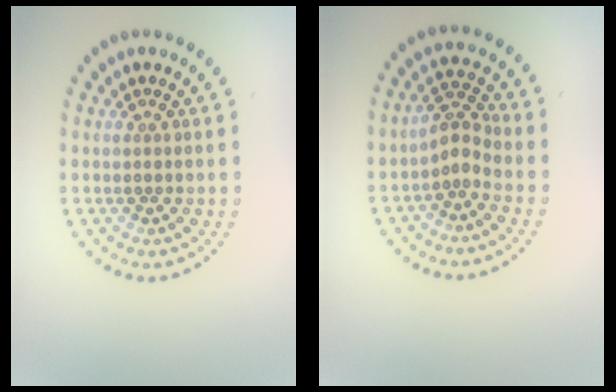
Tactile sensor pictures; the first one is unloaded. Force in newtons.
{"total": 2.1, "press": 1.5, "slide": 1.4}